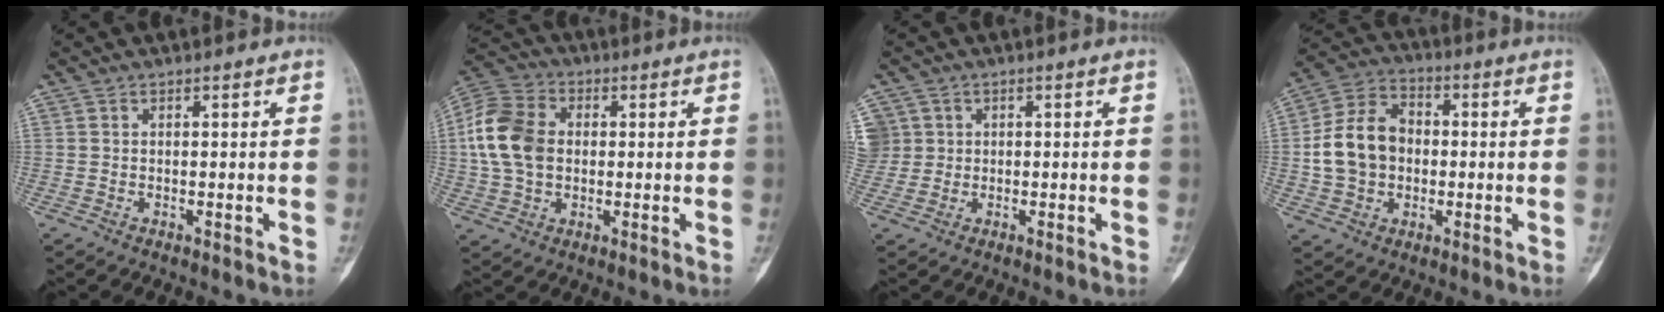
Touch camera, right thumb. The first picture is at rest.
{"total": 12.9, "force": [0.9, 9.4, 8.8], "torque": [-0.167, 0.020, 0.011]}
{"total": 5.4, "force": [1.1, 5.2, 0.7], "torque": [0.002, 0.020, 0.025]}
{"total": 12.7, "force": [-0.5, 9.9, 7.9], "torque": [-0.129, 0.027, -0.014]}